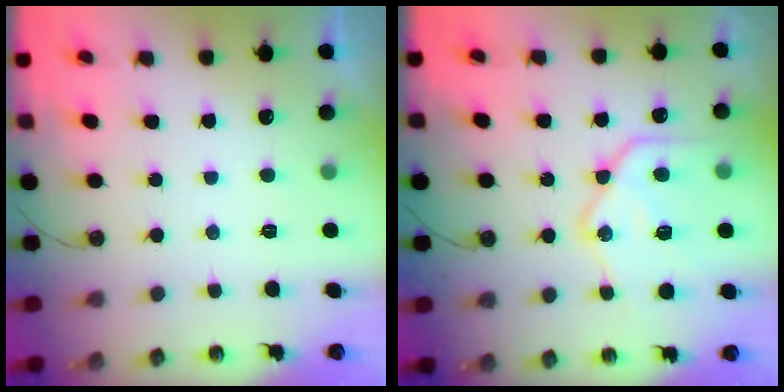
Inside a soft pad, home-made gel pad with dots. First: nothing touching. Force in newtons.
{"total": 19.4, "press": 19.4, "slide": 1.9}